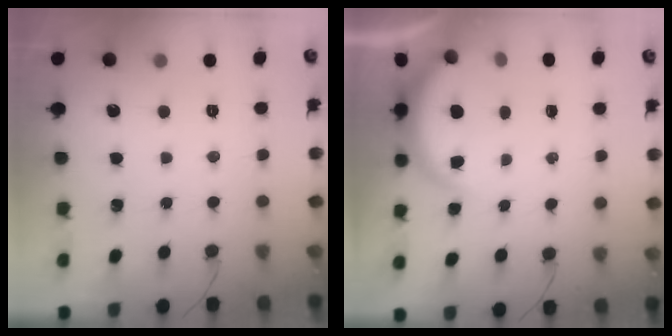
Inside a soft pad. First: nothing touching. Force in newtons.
{"total": 4.6, "press": 4.6, "slide": 0.4}